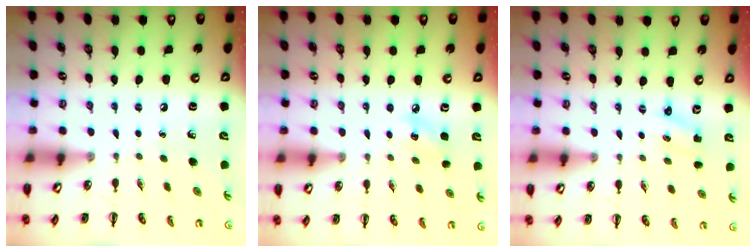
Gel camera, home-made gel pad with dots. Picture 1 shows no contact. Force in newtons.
{"total": 5.9, "press": 5.6, "slide": 1.8}
{"total": 0.9, "press": 0.8, "slide": 0.3}